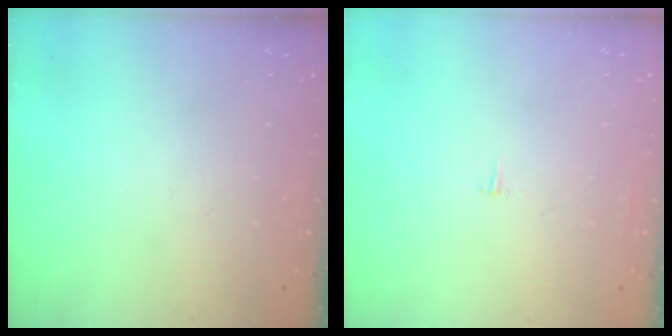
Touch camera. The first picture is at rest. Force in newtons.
{"total": 1.8, "press": 1.8, "slide": 0.1}